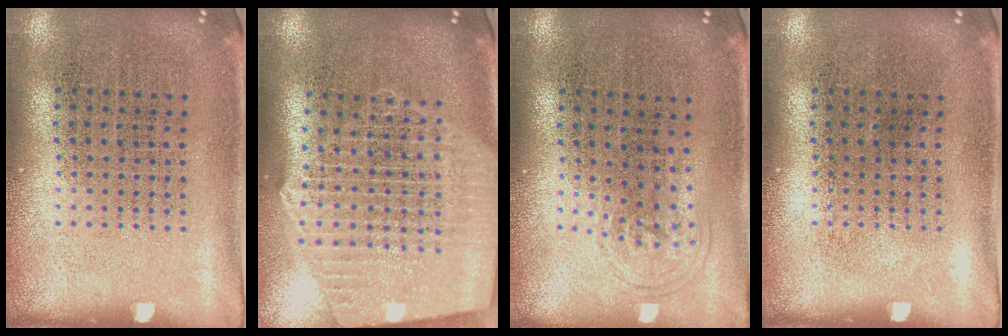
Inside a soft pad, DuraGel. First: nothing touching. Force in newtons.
{"total": 2.8, "press": 2.3, "slide": 1.5}
{"total": 0.8, "press": 0.6, "slide": 0.6}
{"total": 0.0}